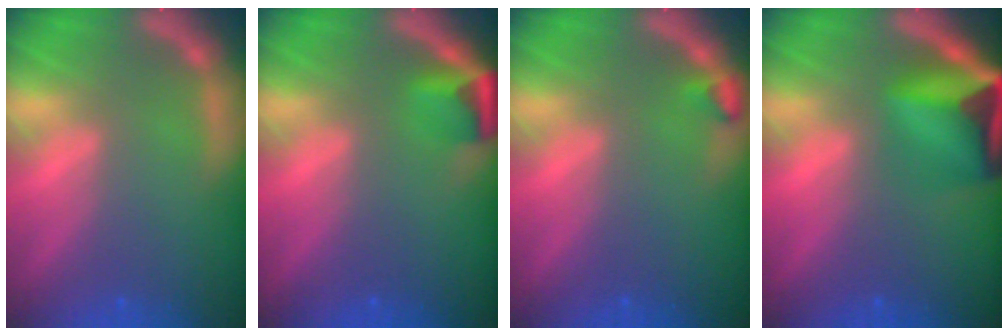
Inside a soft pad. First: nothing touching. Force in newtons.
{"total": 2.9}
{"total": 0.9}
{"total": 9.5}